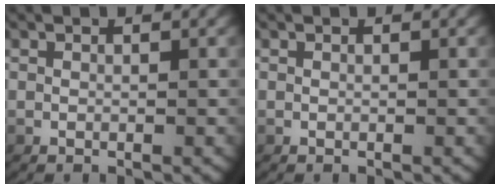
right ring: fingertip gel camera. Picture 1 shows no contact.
{"total": 0.0}